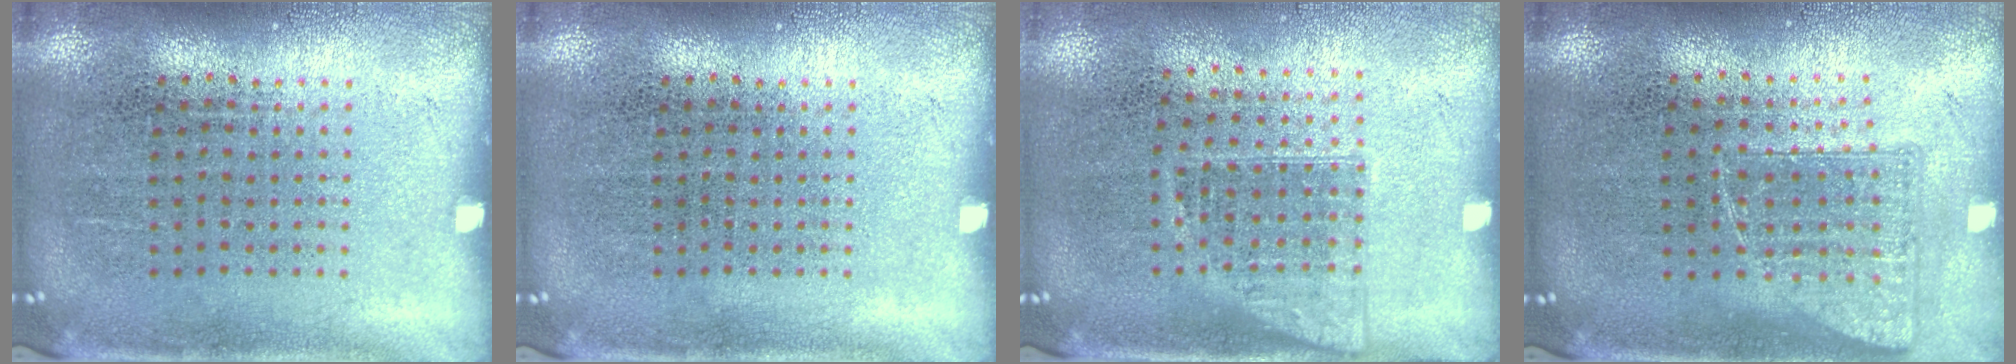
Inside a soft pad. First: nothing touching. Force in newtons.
{"total": 0.0}
{"total": 1.1, "press": 1.0, "slide": 0.6}
{"total": 0.8, "press": 0.8, "slide": 0.2}